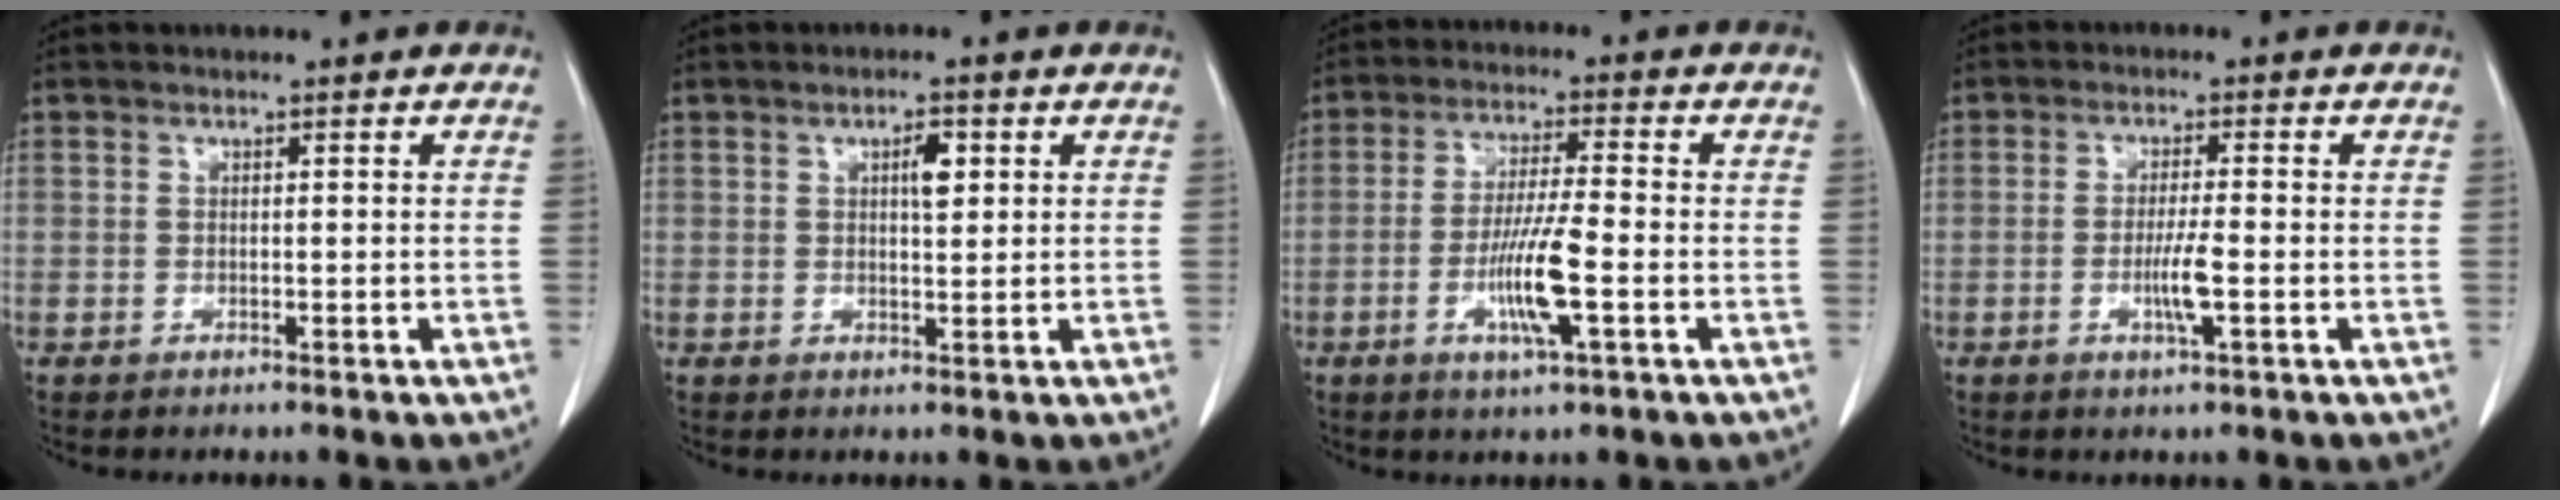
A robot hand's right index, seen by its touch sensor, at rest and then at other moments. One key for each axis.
{"total": 3.0, "fx": 1.0, "fy": 0.9, "fz": 2.6, "tx": -0.045, "ty": 0.002, "tz": 0.017}
{"total": 8.3, "fx": -2.6, "fy": 0.2, "fz": 7.9, "tx": -0.150, "ty": -0.009, "tz": -0.052}
{"total": 4.0, "fx": -1.2, "fy": 0.0, "fz": 3.8, "tx": -0.072, "ty": -0.006, "tz": -0.023}